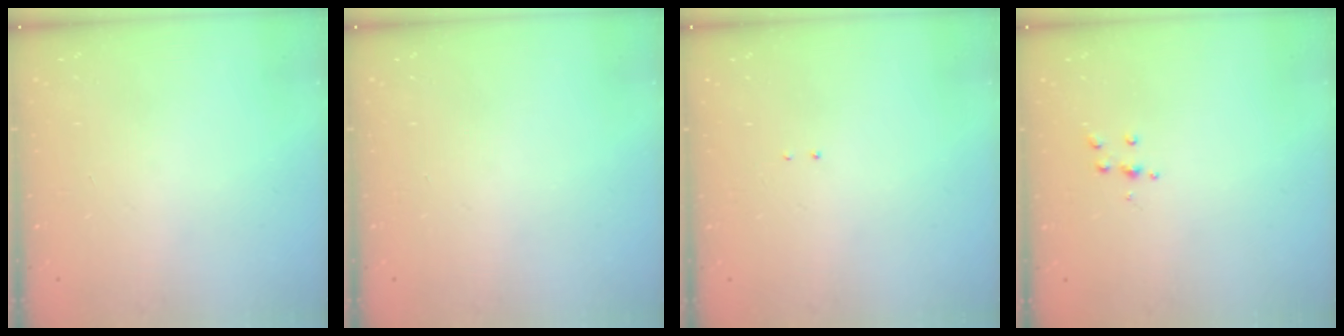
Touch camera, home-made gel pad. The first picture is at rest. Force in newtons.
{"total": 0.6, "press": 0.0, "slide": 0.6}
{"total": 1.3, "press": 1.2, "slide": 0.6}
{"total": 3.5, "press": 3.5, "slide": 0.3}